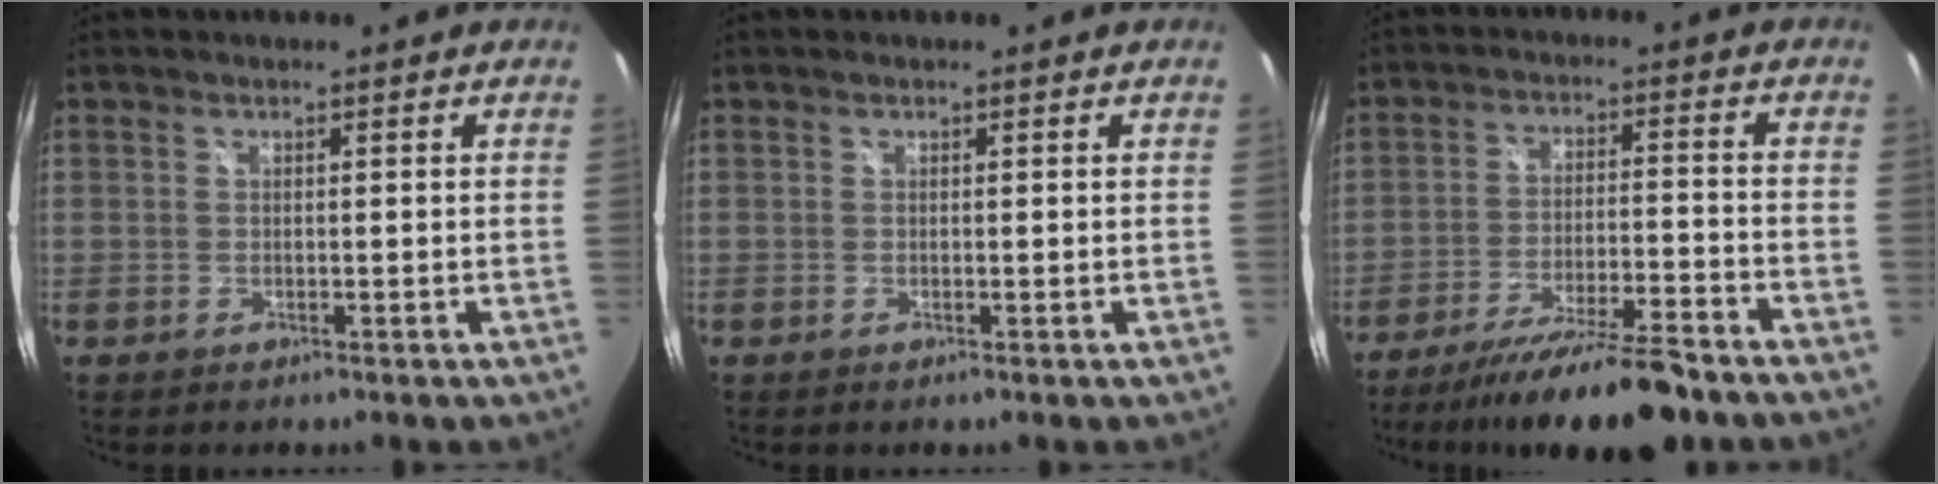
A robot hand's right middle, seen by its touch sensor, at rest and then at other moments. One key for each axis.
{"total": 0.0}
{"total": 14.9, "fx": -12.5, "fy": 1.7, "fz": 7.9, "tx": -0.157, "ty": -0.023, "tz": -0.199}